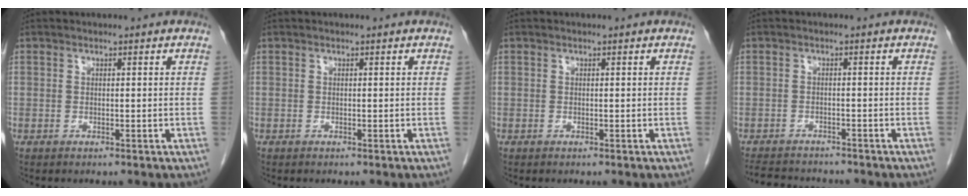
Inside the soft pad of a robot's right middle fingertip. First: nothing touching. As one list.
[{"total": 0.0}, {"total": 0.0}, {"total": 7.6, "force": [-7.1, 1.7, 2.1], "torque": [-0.038, -0.005, -0.104]}]